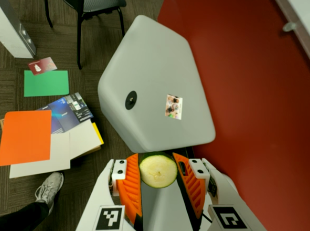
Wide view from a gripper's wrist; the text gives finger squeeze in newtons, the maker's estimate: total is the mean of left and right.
{"total": 9.0, "left": 9.1, "right": 8.9}